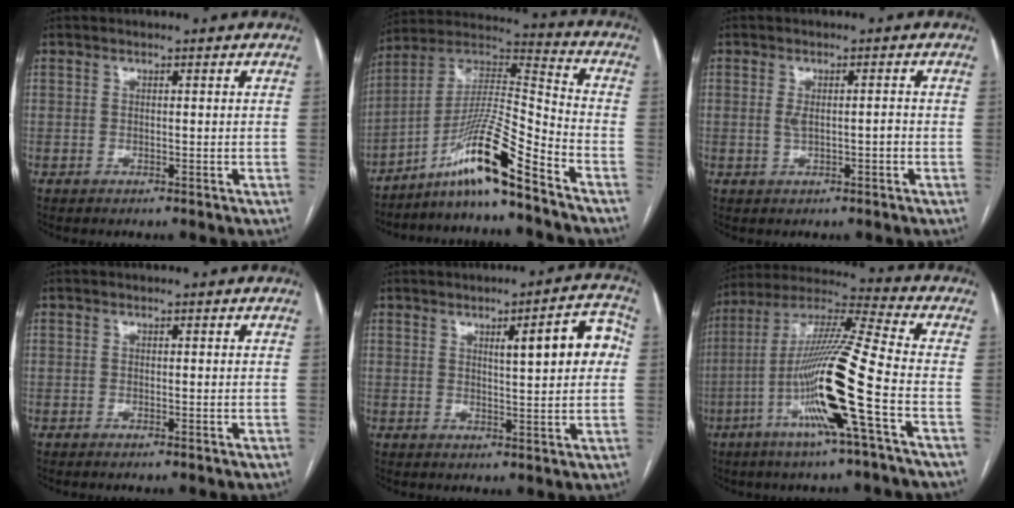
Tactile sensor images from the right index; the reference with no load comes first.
{"total": 13.9, "force": [-9.8, -0.9, 9.9], "torque": [-0.188, 0.008, -0.177]}
{"total": 2.7, "force": [-0.3, 0.9, 2.5], "torque": [-0.049, 0.005, 0.000]}
{"total": 0.0}
{"total": 8.1, "force": [1.9, 1.3, 7.7], "torque": [-0.101, 0.015, 0.023]}
{"total": 17.4, "force": [-5.6, -1.3, 16.4], "torque": [-0.319, -0.010, -0.116]}